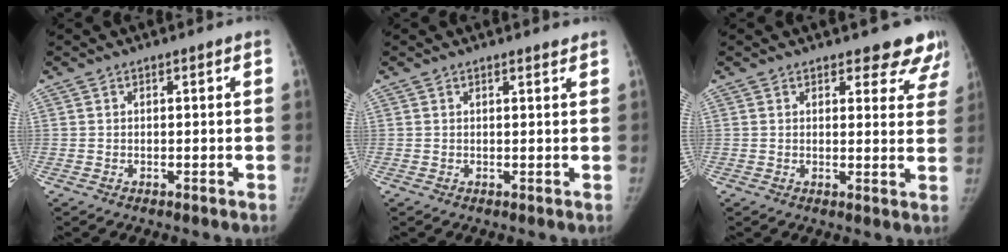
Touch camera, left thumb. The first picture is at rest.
{"total": 1.0, "force": [1.0, 0.1, 0.4], "torque": [-0.002, -0.006, 0.014]}
{"total": 8.3, "force": [7.2, 3.3, 2.5], "torque": [0.024, -0.037, 0.059]}